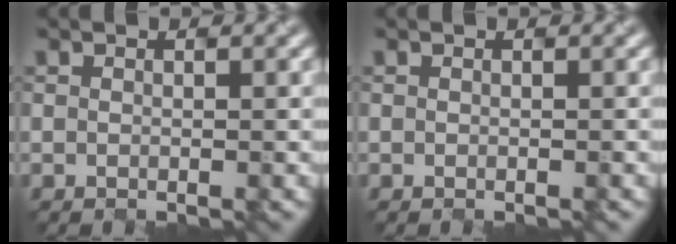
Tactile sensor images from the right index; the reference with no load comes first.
{"total": 0.0}